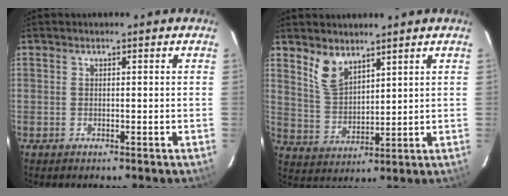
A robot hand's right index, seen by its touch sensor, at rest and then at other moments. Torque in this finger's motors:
{"motor_torque": [0.57, 0.57, 0.09, 0.04]}